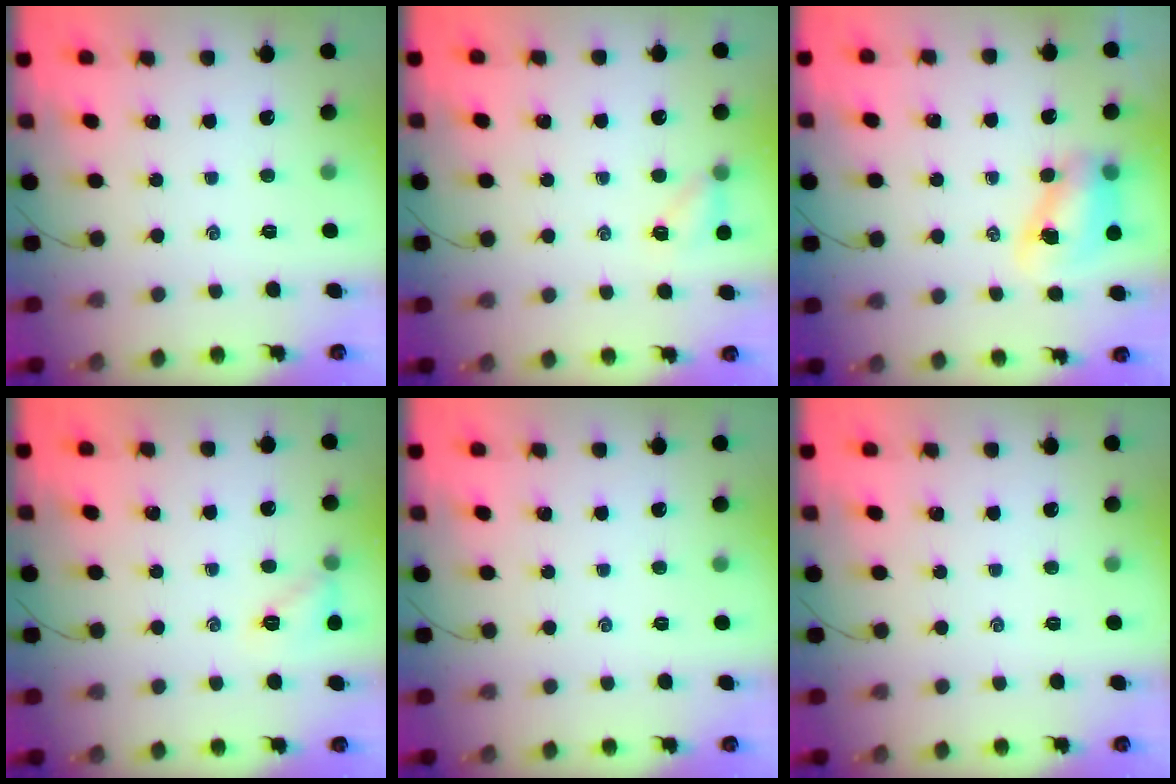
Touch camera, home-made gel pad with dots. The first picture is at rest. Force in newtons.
{"total": 4.8, "press": 4.5, "slide": 1.5}
{"total": 7.6, "press": 7.5, "slide": 1.0}
{"total": 7.5, "press": 7.4, "slide": 1.5}
{"total": 0.0}
{"total": 0.0}